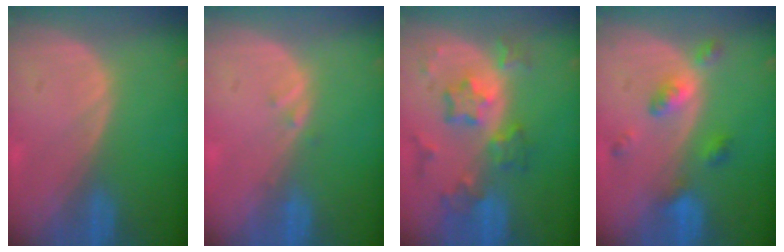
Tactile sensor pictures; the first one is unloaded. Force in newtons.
{"total": 1.0, "press": 0.9, "slide": 0.5}
{"total": 8.4, "press": 7.4, "slide": 4.0}
{"total": 5.3, "press": 4.7, "slide": 2.4}